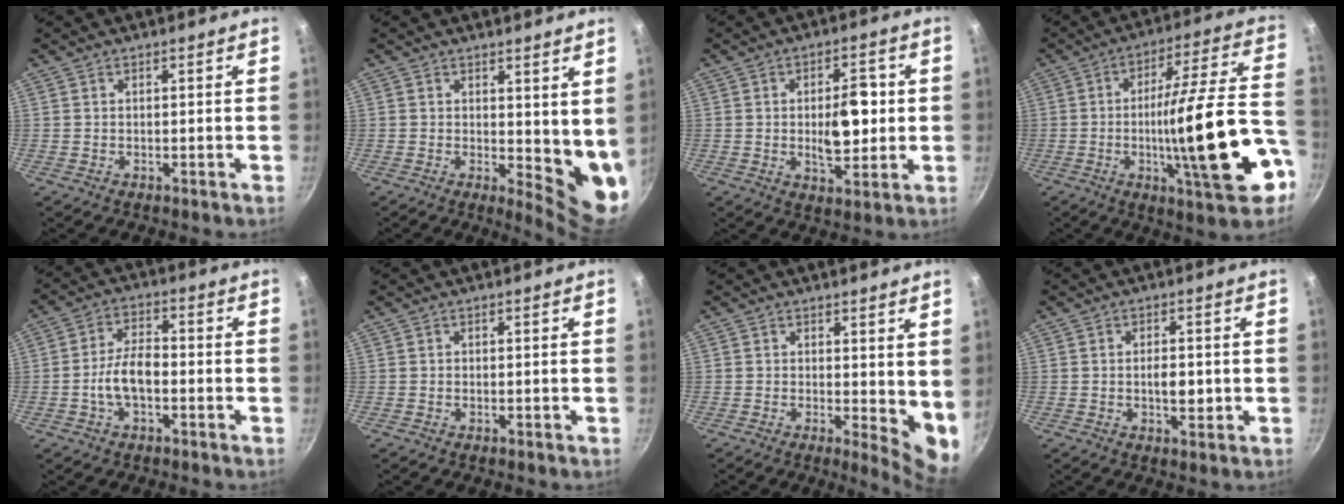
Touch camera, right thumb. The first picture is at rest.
{"total": 8.2, "force": [2.1, 3.6, 7.1], "torque": [-0.075, -0.029, 0.033]}
{"total": 9.8, "force": [0.1, 5.2, 8.3], "torque": [-0.094, 0.000, 0.003]}
{"total": 23.8, "force": [-6.8, 5.0, 22.3], "torque": [-0.308, 0.030, -0.100]}
{"total": 7.5, "force": [-2.0, 3.9, 6.1], "torque": [-0.102, 0.031, -0.042]}
{"total": 0.0}
{"total": 6.8, "force": [0.9, 2.8, 6.1], "torque": [-0.071, -0.017, 0.014]}
{"total": 3.9, "force": [-0.4, 1.9, 3.3], "torque": [-0.041, -0.001, -0.006]}